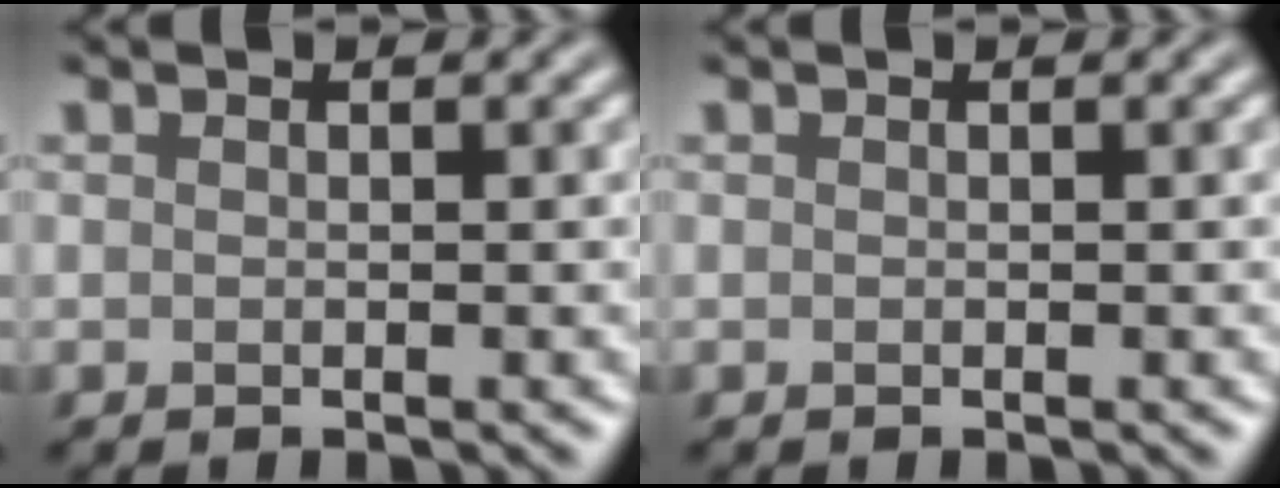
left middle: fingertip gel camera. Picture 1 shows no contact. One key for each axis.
{"total": 0.0}